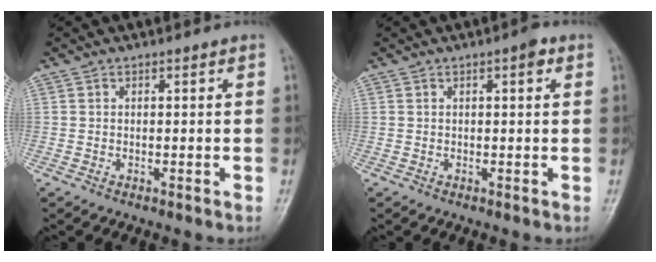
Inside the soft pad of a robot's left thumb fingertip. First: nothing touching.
{"total": 2.1, "force": [0.9, 0.6, 1.8], "torque": [-0.023, 0.001, 0.010]}